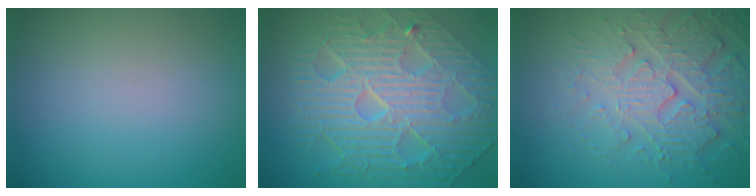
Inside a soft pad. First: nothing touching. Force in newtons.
{"total": 11.0, "press": 7.5, "slide": 8.1}
{"total": 4.8, "press": 4.7, "slide": 1.2}